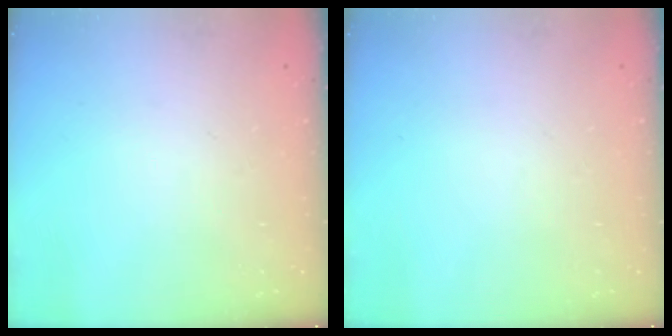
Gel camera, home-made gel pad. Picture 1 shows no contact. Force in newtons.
{"total": 0.0}